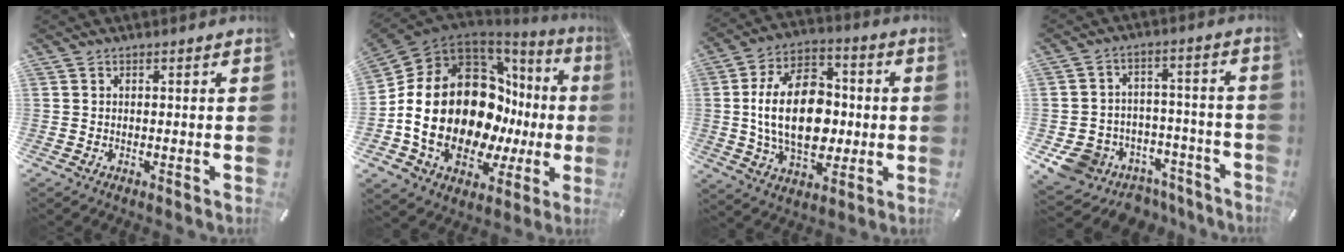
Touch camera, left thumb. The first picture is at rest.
{"total": 26.2, "force": [0.0, 17.3, 19.7], "torque": [-0.367, -0.046, 0.034]}
{"total": 19.7, "force": [-0.4, 12.9, 14.9], "torque": [-0.296, 0.006, -0.011]}
{"total": 10.1, "force": [-5.5, 8.2, 1.9], "torque": [-0.030, 0.038, -0.081]}